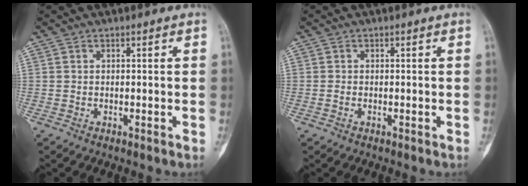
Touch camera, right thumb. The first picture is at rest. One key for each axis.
{"total": 0.6, "fx": -0.2, "fy": 0.4, "fz": 0.4, "tx": -0.012, "ty": 0.000, "tz": -0.004}